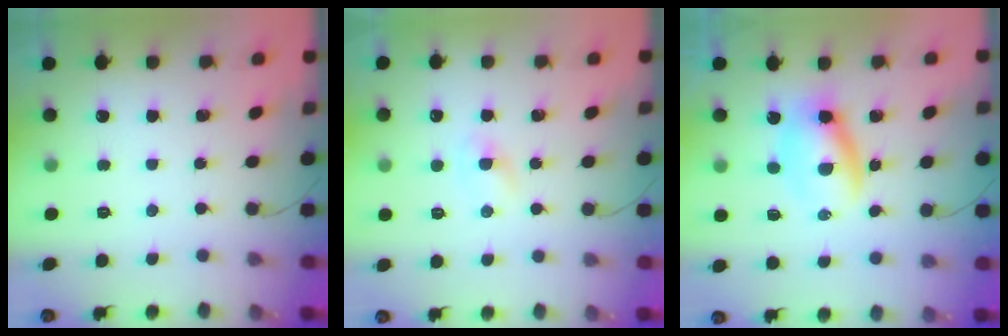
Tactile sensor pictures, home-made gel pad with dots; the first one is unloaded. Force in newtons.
{"total": 1.8, "press": 1.5, "slide": 0.9}
{"total": 6.1, "press": 6.0, "slide": 1.2}